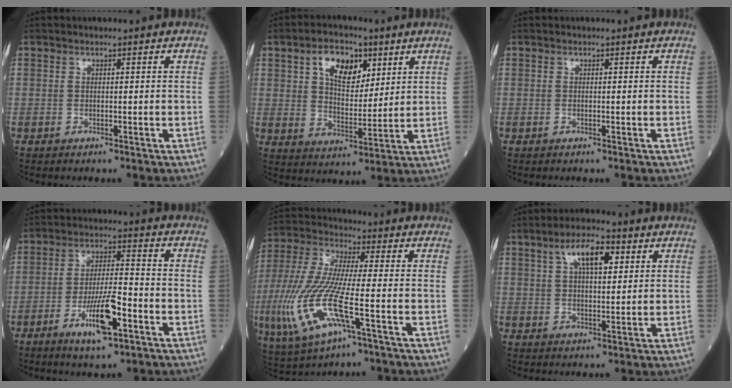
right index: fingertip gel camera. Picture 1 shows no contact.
{"total": 9.1, "force": [4.3, 5.0, 6.3], "torque": [-0.110, 0.016, 0.077]}
{"total": 0.0}
{"total": 9.4, "force": [-4.4, 1.7, 8.2], "torque": [-0.156, -0.006, -0.073]}
{"total": 15.7, "force": [-5.0, 2.8, 14.6], "torque": [-0.335, -0.020, -0.091]}
{"total": 7.4, "force": [3.3, 2.4, 6.2], "torque": [-0.111, 0.015, 0.055]}